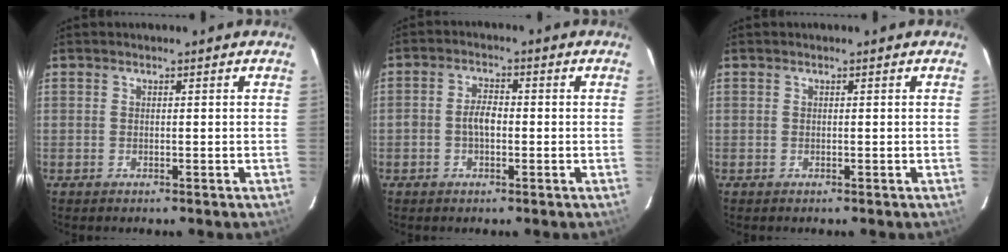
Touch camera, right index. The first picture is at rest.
{"total": 3.4, "force": [-0.8, 1.9, 2.8], "torque": [-0.057, 0.009, -0.014]}
{"total": 0.0}